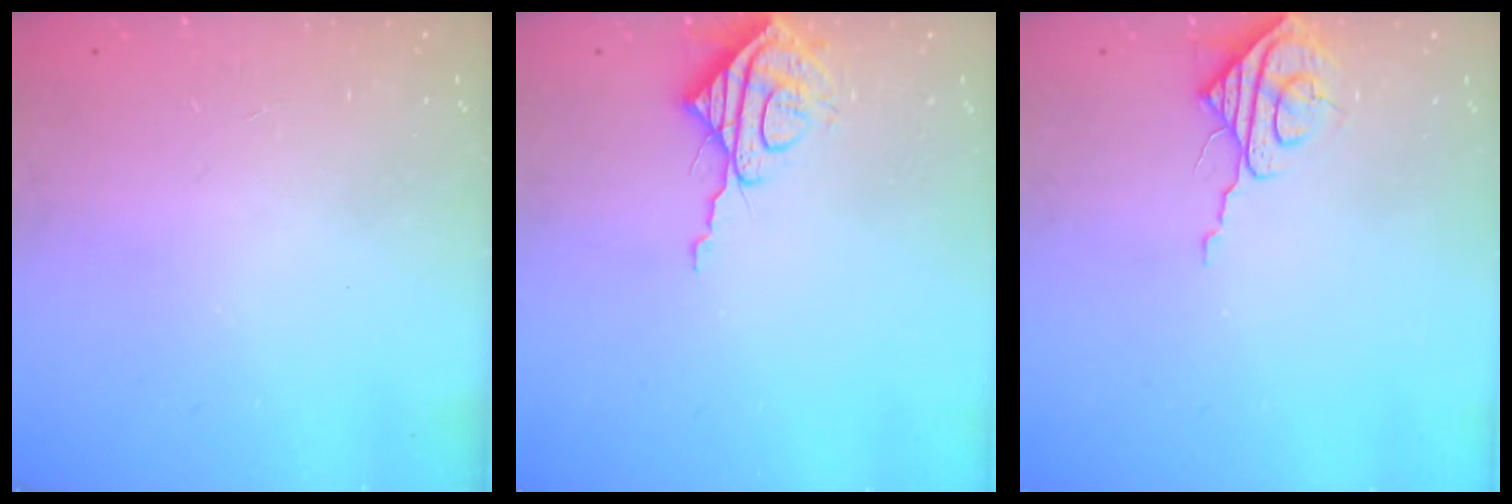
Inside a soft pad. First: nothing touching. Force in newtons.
{"total": 8.4, "press": 8.3, "slide": 0.7}
{"total": 7.9, "press": 7.9, "slide": 0.5}